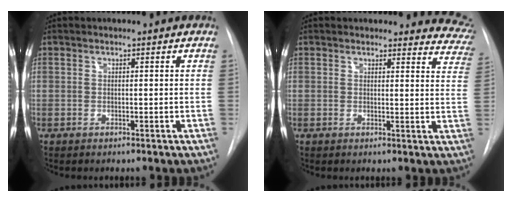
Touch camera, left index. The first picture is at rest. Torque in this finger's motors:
{"motor_torque": [0.59, -0.92, -0.10, -0.01]}